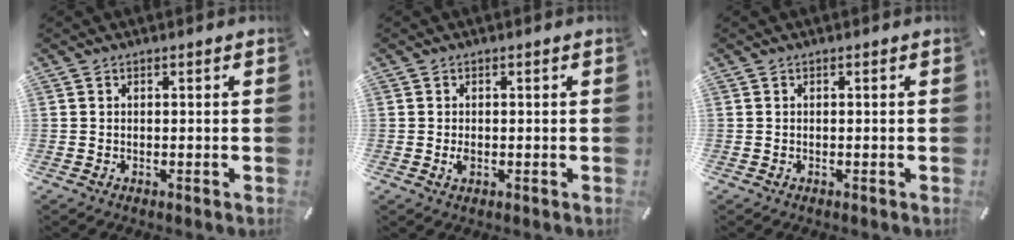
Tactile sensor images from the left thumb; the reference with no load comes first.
{"total": 1.4, "force": [-0.2, 0.7, 1.2], "torque": [-0.024, 0.000, -0.003]}
{"total": 0.0}